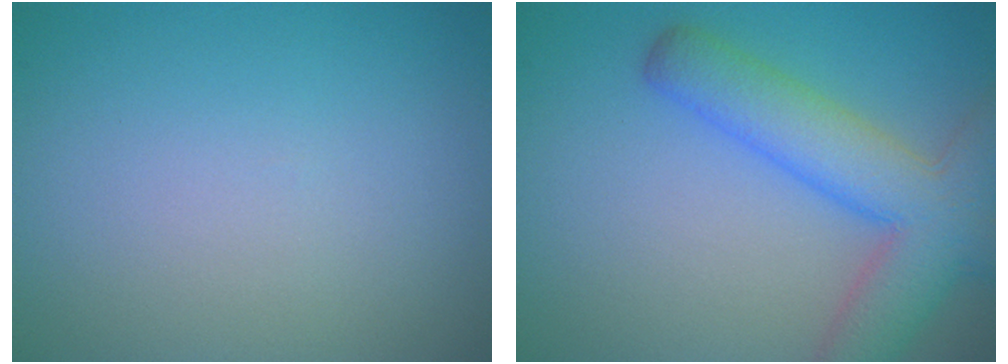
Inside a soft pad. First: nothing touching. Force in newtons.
{"total": 6.9, "press": 6.9, "slide": 0.3}